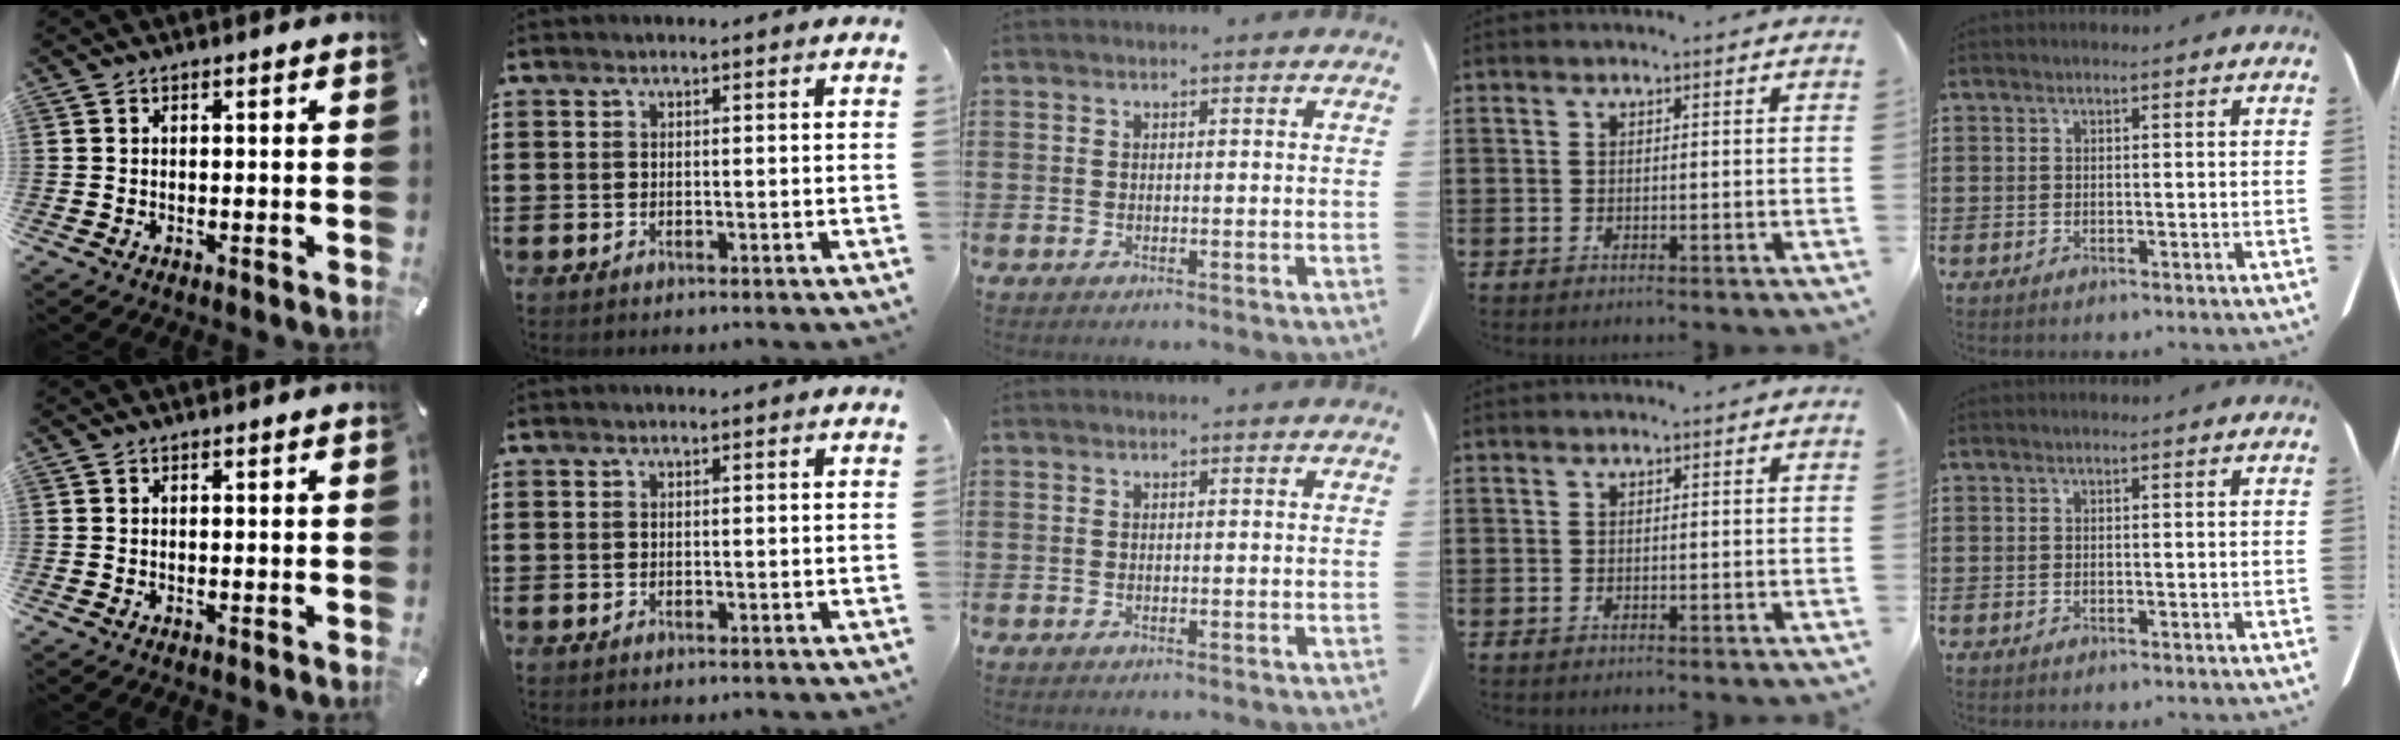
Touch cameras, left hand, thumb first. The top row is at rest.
{}